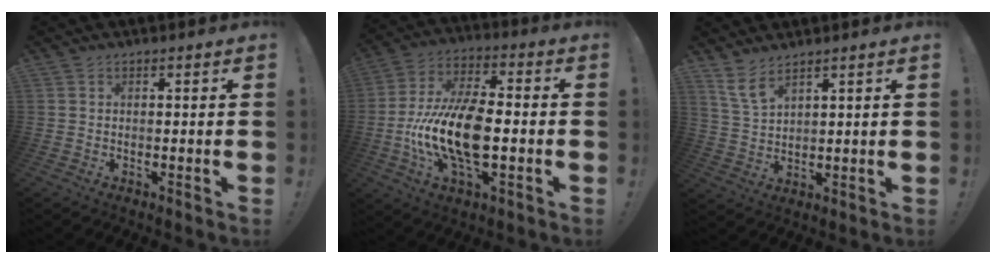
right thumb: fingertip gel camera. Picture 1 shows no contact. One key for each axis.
{"total": 18.6, "fx": -4.0, "fy": 9.2, "fz": 15.6, "tx": -0.295, "ty": 0.007, "tz": -0.064}
{"total": 6.4, "fx": 4.9, "fy": 2.0, "fz": 3.8, "tx": -0.065, "ty": -0.025, "tz": 0.091}